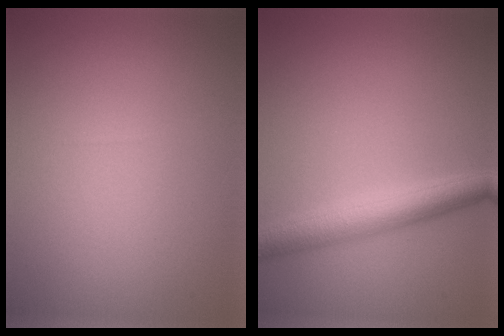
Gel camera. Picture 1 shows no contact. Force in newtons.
{"total": 4.1, "press": 4.1, "slide": 0.0}